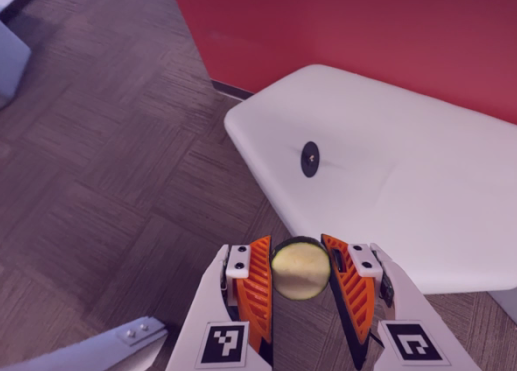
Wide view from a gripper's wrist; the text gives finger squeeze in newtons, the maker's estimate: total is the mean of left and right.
{"total": 13.4, "left": 13.9, "right": 12.9}